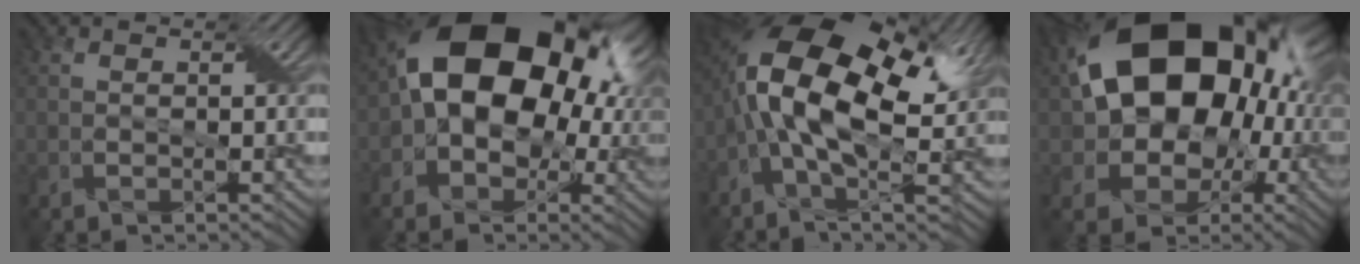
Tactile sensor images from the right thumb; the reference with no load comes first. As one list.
[{"total": 17.7, "force": [1.4, 13.0, 12.0], "torque": [-0.157, -0.002, 0.015]}, {"total": 16.9, "force": [2.6, 7.9, 14.7], "torque": [-0.289, 0.008, 0.032]}, {"total": 21.1, "force": [3.1, 16.1, 13.3], "torque": [-0.231, -0.008, 0.059]}]